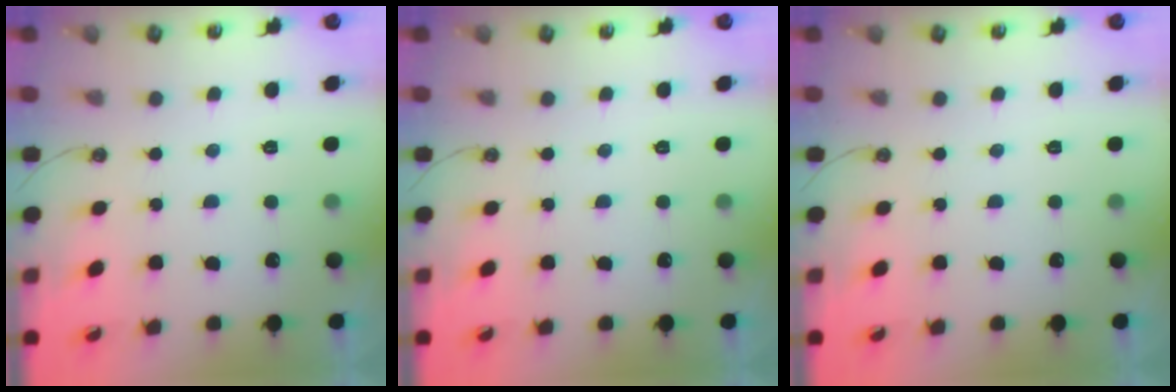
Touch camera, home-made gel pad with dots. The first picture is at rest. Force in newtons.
{"total": 0.0}
{"total": 0.0}